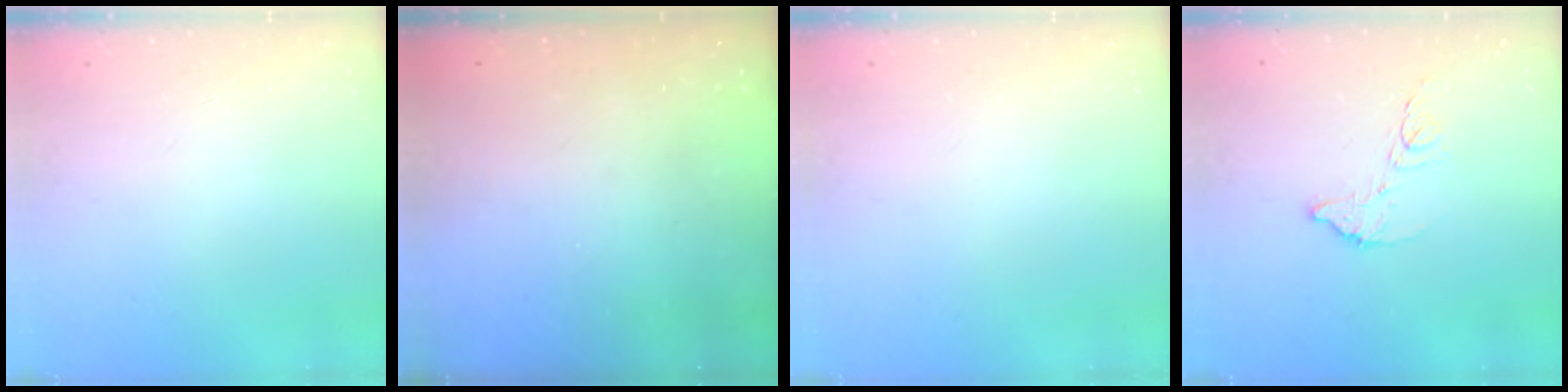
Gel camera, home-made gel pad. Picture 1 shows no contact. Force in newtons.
{"total": 3.2, "press": 3.0, "slide": 1.1}
{"total": 0.0}
{"total": 7.6, "press": 7.6, "slide": 0.2}